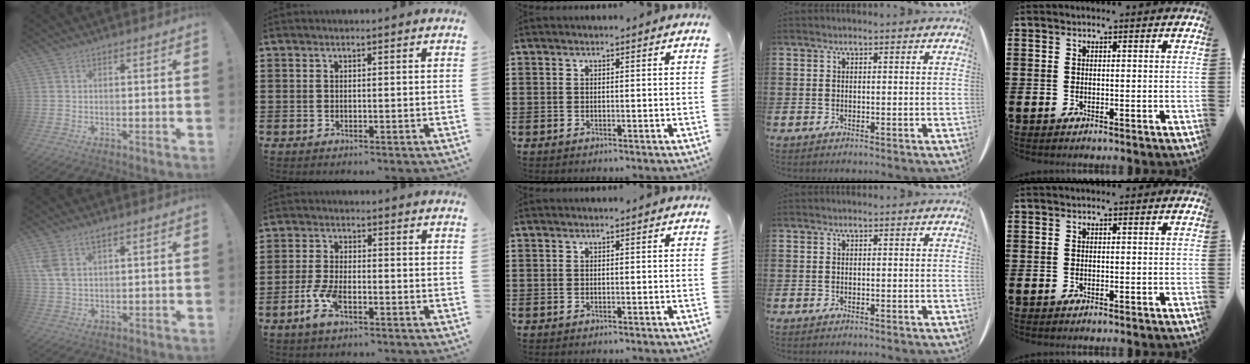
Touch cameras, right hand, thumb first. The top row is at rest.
{"thumb": {"total": 4.8, "force": [2.7, 2.2, 3.3], "torque": [-0.063, -0.008, 0.051]}, "index": {"total": 5.4, "force": [-2.6, 1.9, 4.3], "torque": [-0.113, -0.011, -0.055]}}